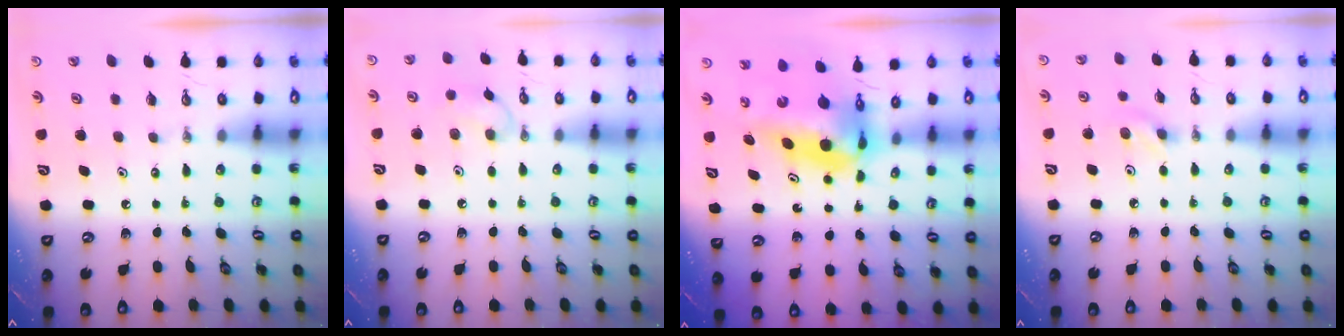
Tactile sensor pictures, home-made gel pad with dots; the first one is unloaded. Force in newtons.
{"total": 7.4, "press": 7.3, "slide": 0.5}
{"total": 9.3, "press": 8.3, "slide": 4.1}
{"total": 6.1, "press": 5.9, "slide": 1.7}